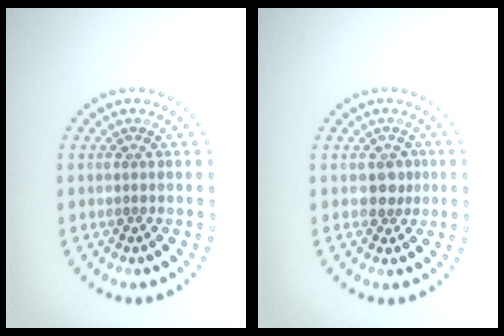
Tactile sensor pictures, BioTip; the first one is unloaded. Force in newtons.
{"total": 1.6, "press": 1.4, "slide": 0.7}